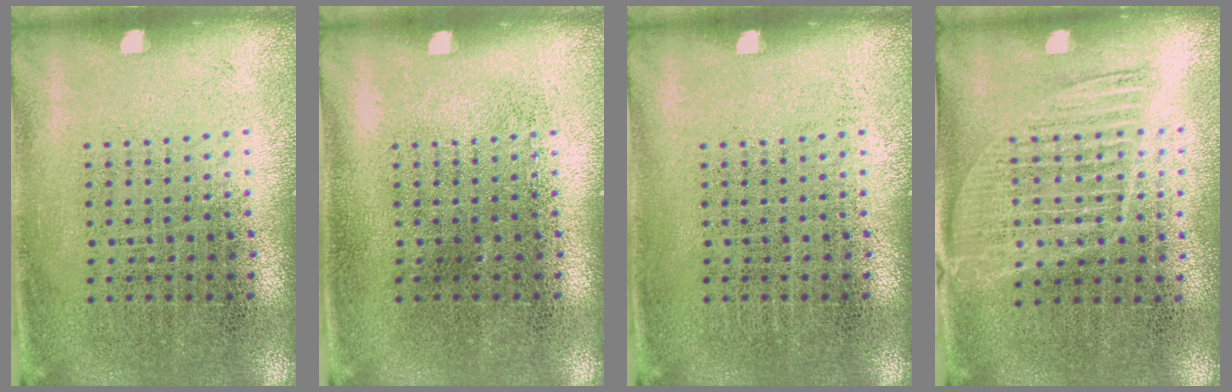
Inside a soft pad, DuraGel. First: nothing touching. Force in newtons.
{"total": 0.0}
{"total": 0.0}
{"total": 1.3, "press": 1.1, "slide": 0.6}